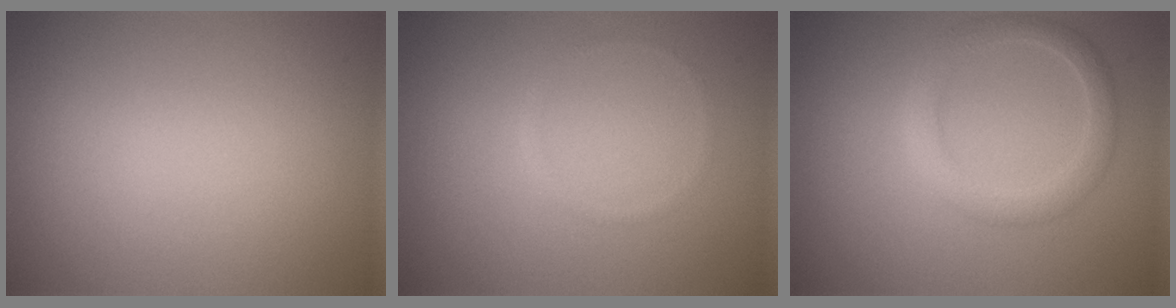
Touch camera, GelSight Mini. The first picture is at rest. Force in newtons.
{"total": 0.6, "press": 0.6, "slide": 0.0}
{"total": 2.7, "press": 2.7, "slide": 0.1}